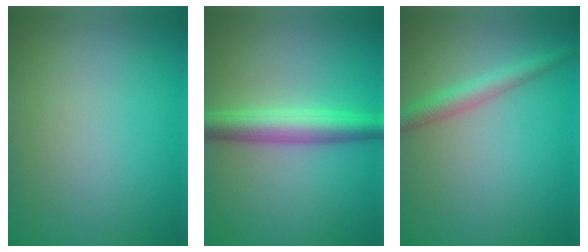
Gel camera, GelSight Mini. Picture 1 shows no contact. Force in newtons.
{"total": 4.5, "press": 4.5, "slide": 0.1}
{"total": 2.6, "press": 2.6, "slide": 0.1}